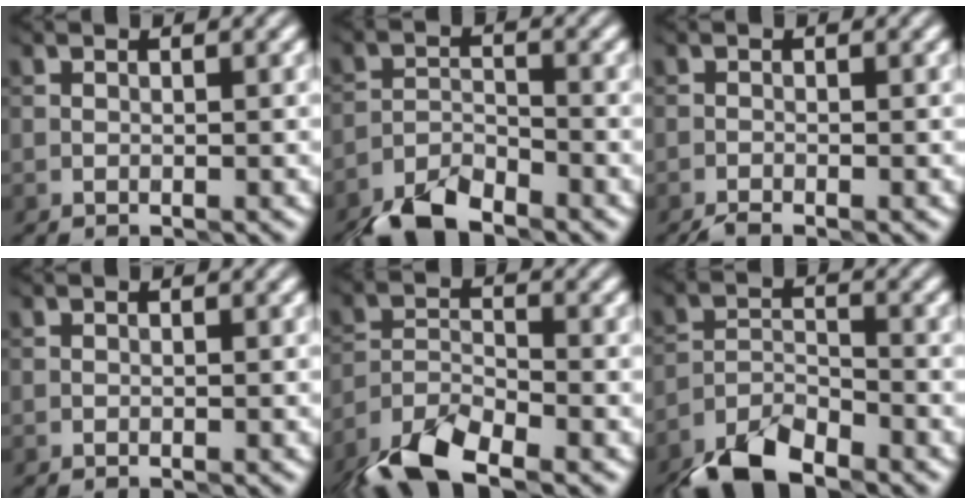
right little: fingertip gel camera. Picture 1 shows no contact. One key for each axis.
{"total": 5.8, "fx": -4.6, "fy": 2.0, "fz": 2.8, "tx": -0.048, "ty": -0.005, "tz": -0.093}
{"total": 1.2, "fx": -1.1, "fy": -0.1, "fz": 0.3, "tx": -0.008, "ty": -0.003, "tz": -0.027}
{"total": 0.0}
{"total": 7.3, "fx": -5.2, "fy": 2.6, "fz": 4.4, "tx": -0.080, "ty": -0.008, "tz": -0.106}
{"total": 6.6, "fx": -5.1, "fy": 2.4, "fz": 3.4, "tx": -0.057, "ty": -0.007, "tz": -0.102}